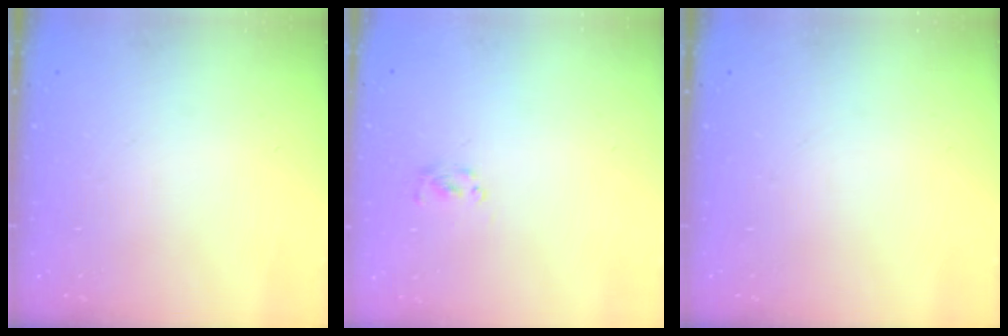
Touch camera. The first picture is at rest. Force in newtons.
{"total": 1.4, "press": 1.0, "slide": 0.9}
{"total": 0.0}